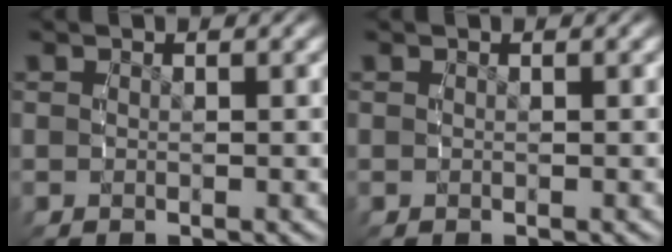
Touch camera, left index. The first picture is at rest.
{"total": 0.0}